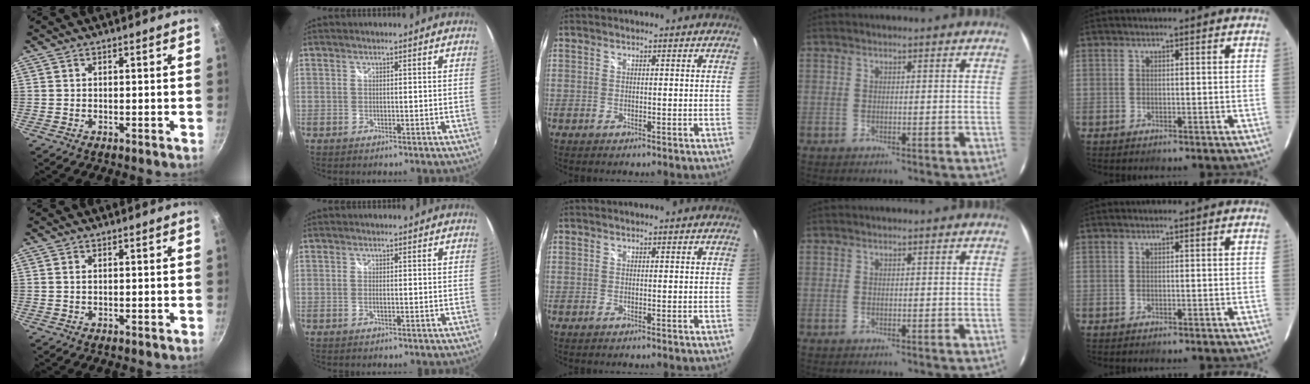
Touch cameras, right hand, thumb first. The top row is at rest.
{"thumb": {"total": 0.7, "force": [0.2, 0.4, 0.6], "torque": [-0.011, 0.001, 0.003]}, "index": {"total": 1.1, "force": [-0.2, 0.1, 1.1], "torque": [-0.021, -0.001, -0.005]}}